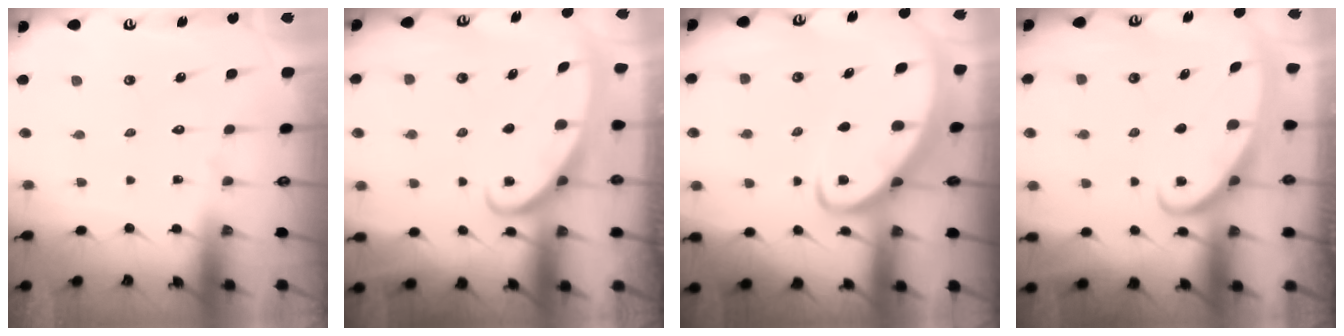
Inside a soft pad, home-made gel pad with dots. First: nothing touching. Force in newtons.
{"total": 2.7, "press": 2.7, "slide": 0.4}
{"total": 4.2, "press": 4.2, "slide": 0.4}
{"total": 2.8, "press": 2.7, "slide": 0.4}